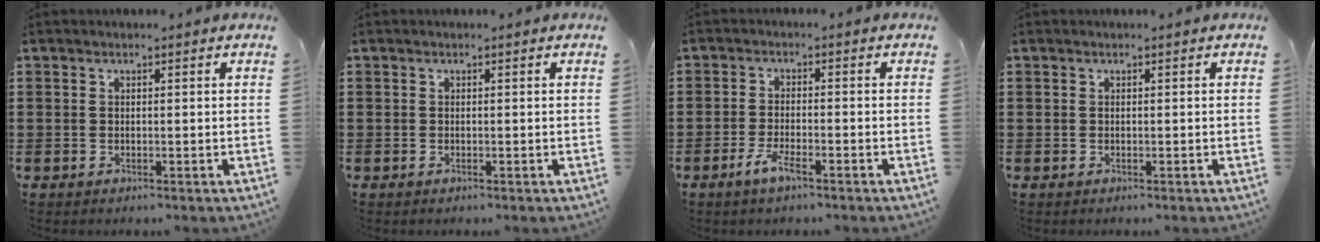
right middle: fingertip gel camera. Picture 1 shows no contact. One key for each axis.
{"total": 0.0}
{"total": 3.6, "fx": -2.2, "fy": 0.8, "fz": 2.7, "tx": -0.057, "ty": 0.000, "tz": -0.046}
{"total": 0.0}